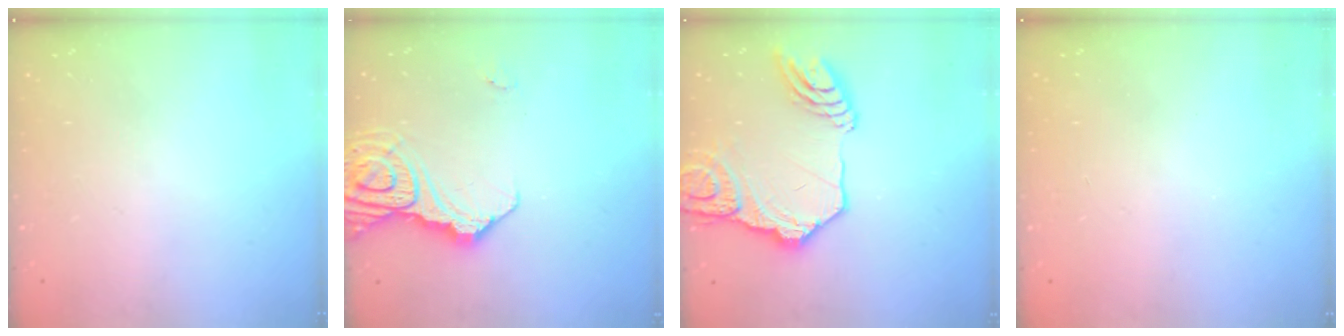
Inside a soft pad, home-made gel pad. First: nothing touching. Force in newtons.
{"total": 14.4, "press": 14.3, "slide": 1.8}
{"total": 20.0, "press": 19.8, "slide": 2.6}
{"total": 0.0}